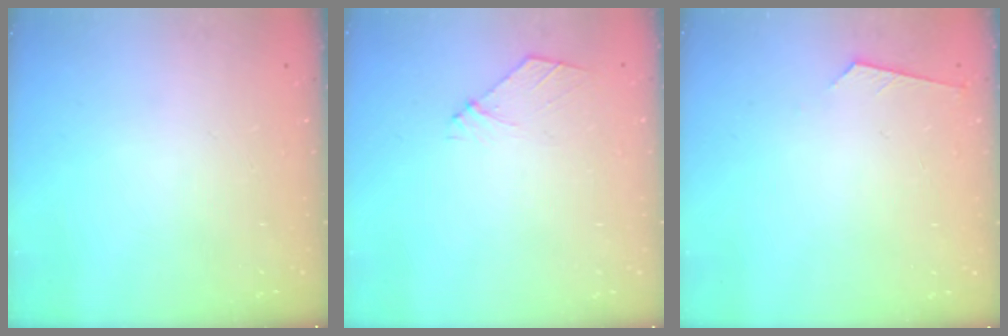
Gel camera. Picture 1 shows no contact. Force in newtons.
{"total": 5.5, "press": 5.5, "slide": 0.8}
{"total": 3.6, "press": 3.6, "slide": 0.5}